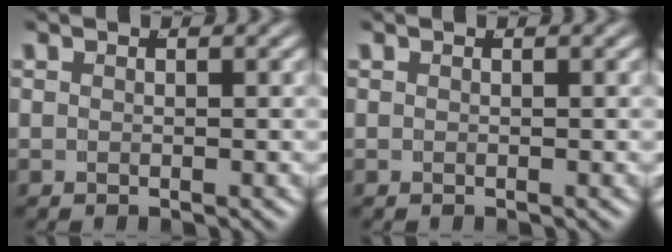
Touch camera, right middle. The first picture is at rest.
{"total": 0.0}